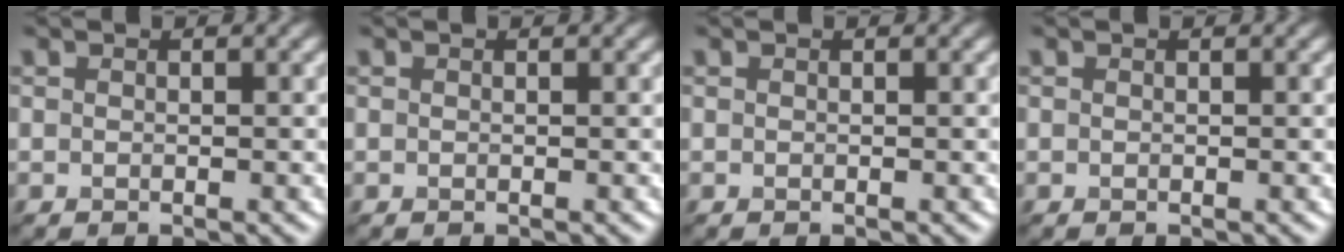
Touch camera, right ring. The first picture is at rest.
{"total": 0.0}
{"total": 0.0}
{"total": 0.0}